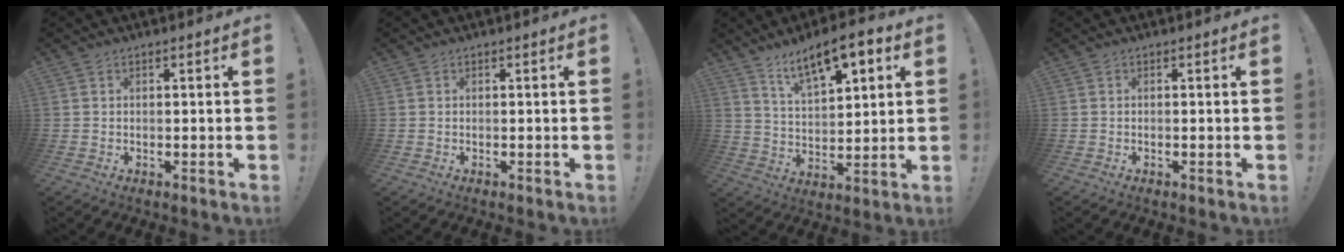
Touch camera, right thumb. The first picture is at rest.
{"total": 0.0}
{"total": 12.8, "force": [7.9, 5.1, 8.7], "torque": [-0.129, -0.045, 0.132]}
{"total": 0.0}